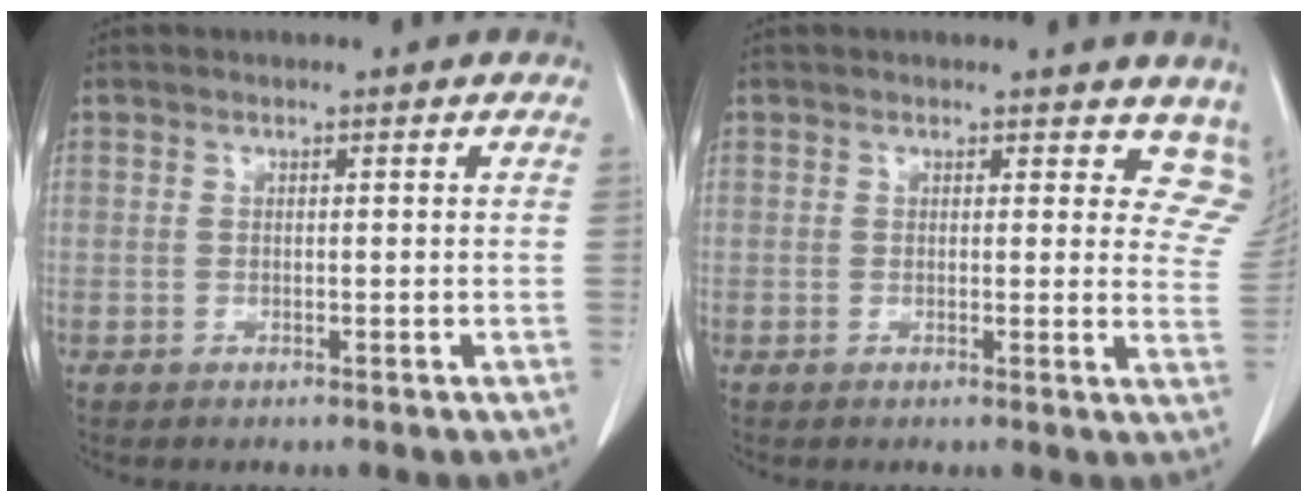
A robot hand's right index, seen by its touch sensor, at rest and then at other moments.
{"total": 7.1, "force": [6.4, 3.0, 1.1], "torque": [0.028, -0.021, 0.038]}